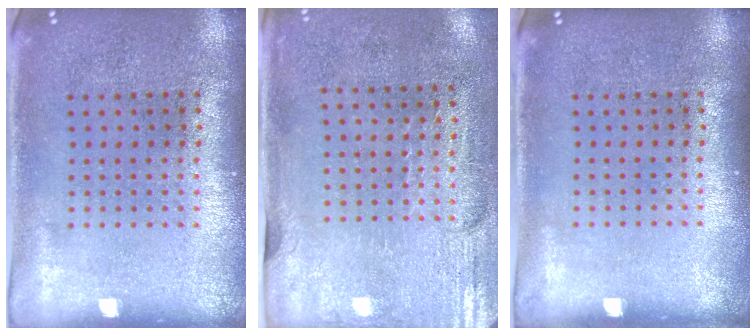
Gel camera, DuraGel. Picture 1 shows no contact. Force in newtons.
{"total": 2.9, "press": 2.5, "slide": 1.5}
{"total": 0.0}